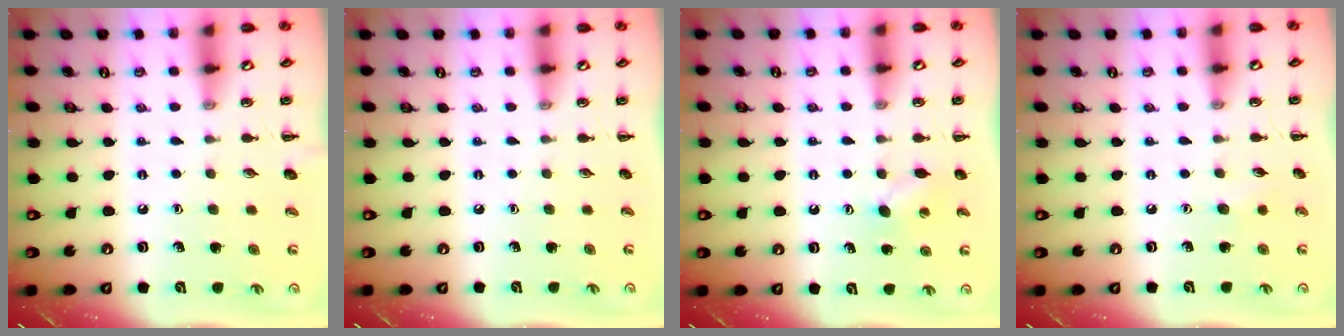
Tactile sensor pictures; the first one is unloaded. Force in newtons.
{"total": 0.0}
{"total": 4.9, "press": 4.8, "slide": 1.0}
{"total": 4.1, "press": 4.0, "slide": 0.9}